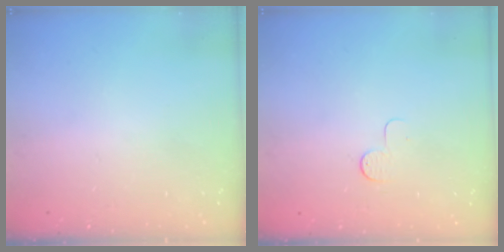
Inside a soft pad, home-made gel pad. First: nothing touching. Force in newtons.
{"total": 4.0, "press": 4.0, "slide": 0.4}